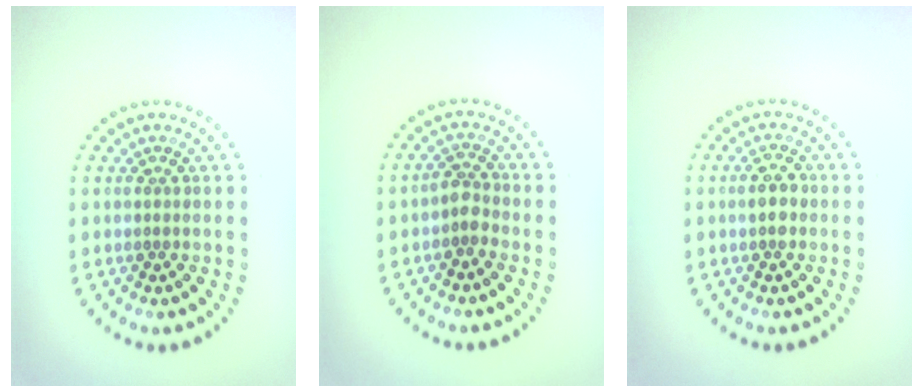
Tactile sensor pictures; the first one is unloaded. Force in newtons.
{"total": 1.7, "press": 1.4, "slide": 1.0}
{"total": 1.7, "press": 1.7, "slide": 0.2}